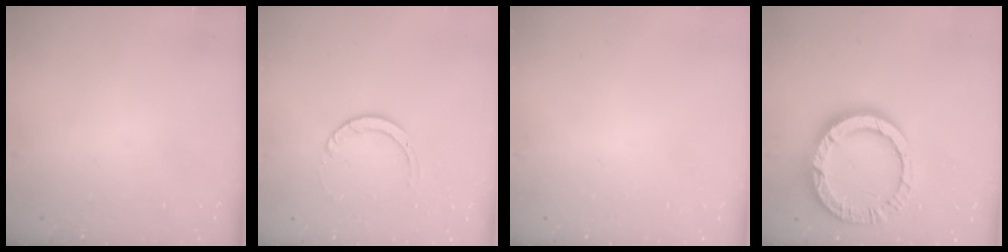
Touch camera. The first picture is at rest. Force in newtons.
{"total": 3.5, "press": 3.5, "slide": 0.3}
{"total": 2.6, "press": 2.6, "slide": 0.2}
{"total": 14.0, "press": 14.0, "slide": 1.3}